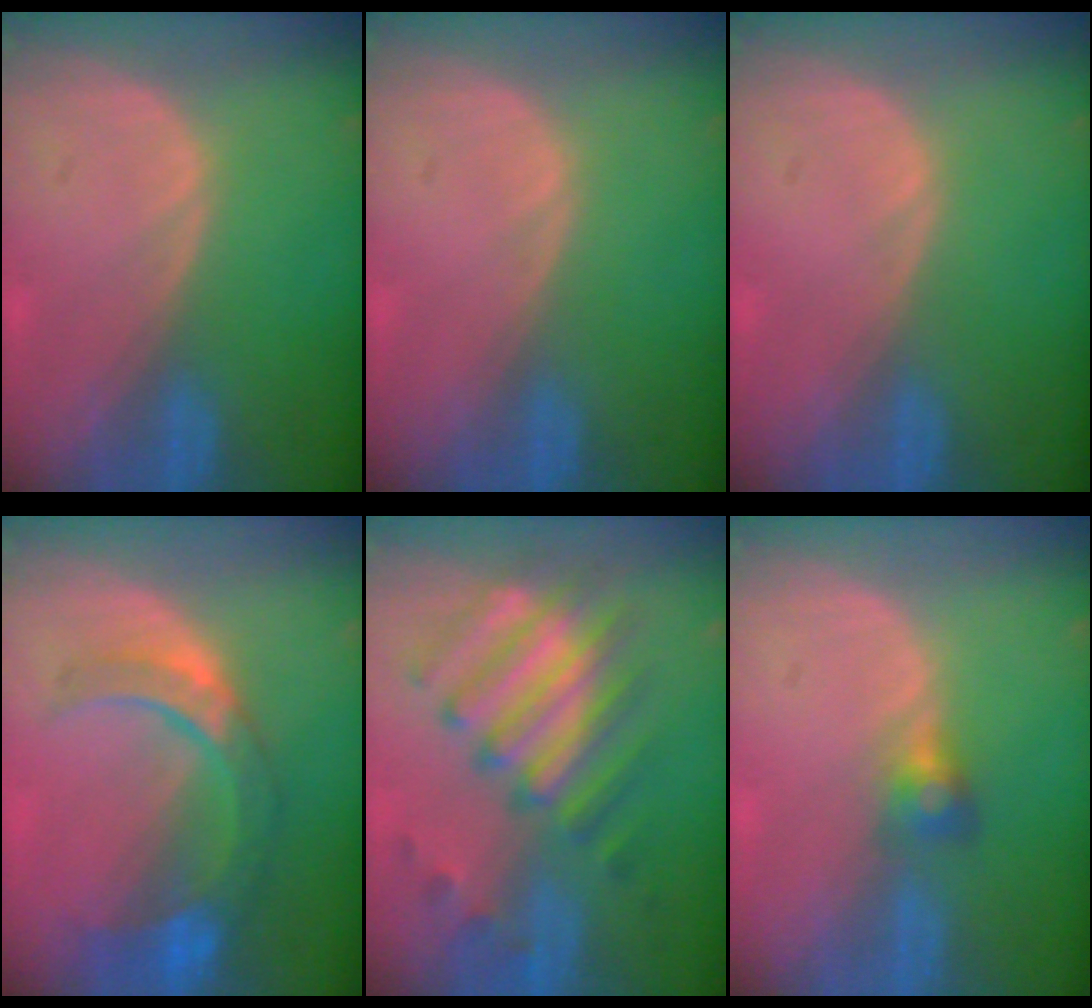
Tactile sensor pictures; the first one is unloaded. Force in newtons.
{"total": 0.0}
{"total": 0.0}
{"total": 8.9, "press": 7.8, "slide": 4.2}
{"total": 9.3, "press": 9.2, "slide": 1.5}
{"total": 2.6, "press": 2.5, "slide": 0.7}